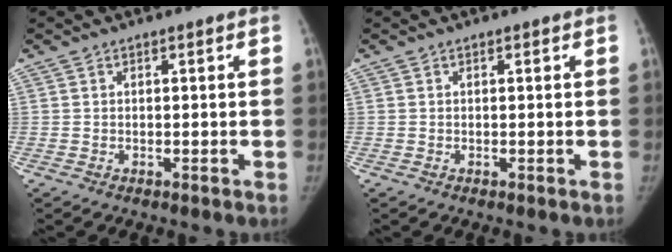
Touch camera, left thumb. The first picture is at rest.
{"total": 0.0}